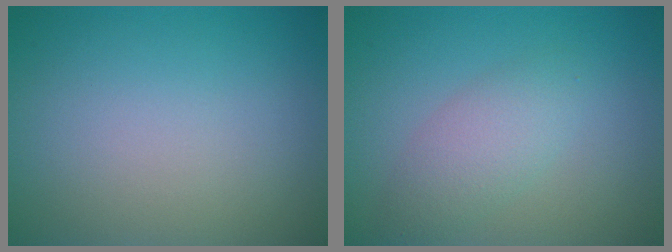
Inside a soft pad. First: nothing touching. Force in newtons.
{"total": 2.8, "press": 2.8, "slide": 0.2}